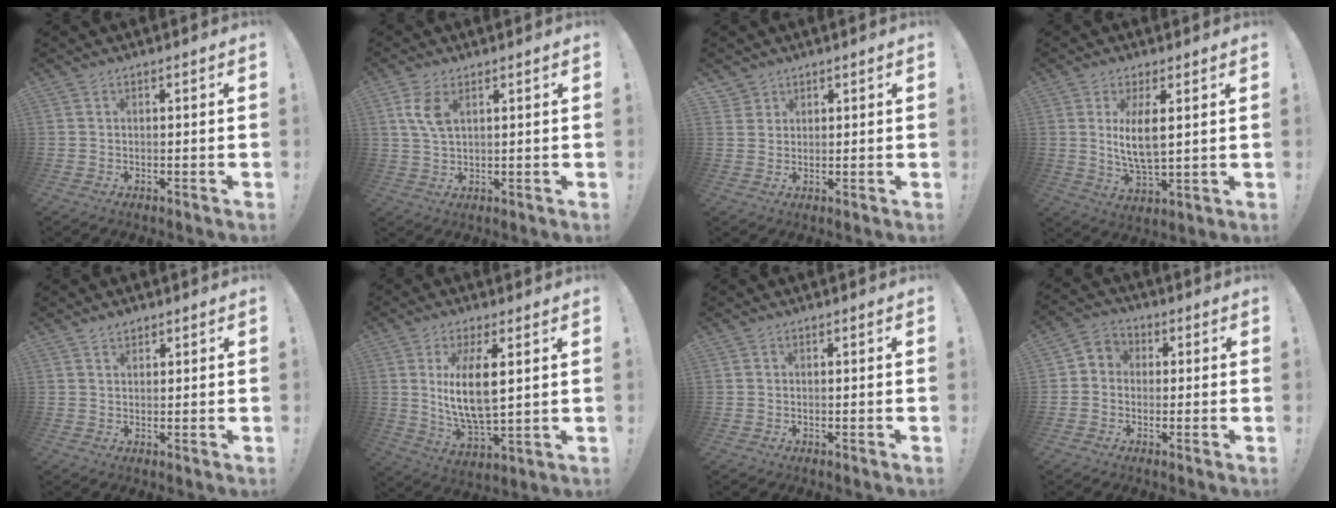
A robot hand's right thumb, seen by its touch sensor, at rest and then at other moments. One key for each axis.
{"total": 6.0, "fx": 2.6, "fy": 2.9, "fz": 4.6, "tx": -0.085, "ty": -0.008, "tz": 0.046}
{"total": 2.5, "fx": 1.9, "fy": 1.6, "fz": 0.3, "tx": -0.005, "ty": -0.013, "tz": 0.035}
{"total": 8.6, "fx": 2.2, "fy": 2.7, "fz": 7.9, "tx": -0.154, "ty": -0.018, "tz": 0.034}
{"total": 2.0, "fx": 1.7, "fy": 1.0, "fz": 0.4, "tx": 0.005, "ty": -0.012, "tz": 0.029}
{"total": 12.4, "fx": 3.1, "fy": 4.6, "fz": 11.1, "tx": -0.225, "ty": -0.022, "tz": 0.046}
{"total": 0.0}
{"total": 4.4, "fx": -1.6, "fy": 3.8, "fz": 1.7, "tx": -0.027, "ty": 0.020, "tz": -0.026}